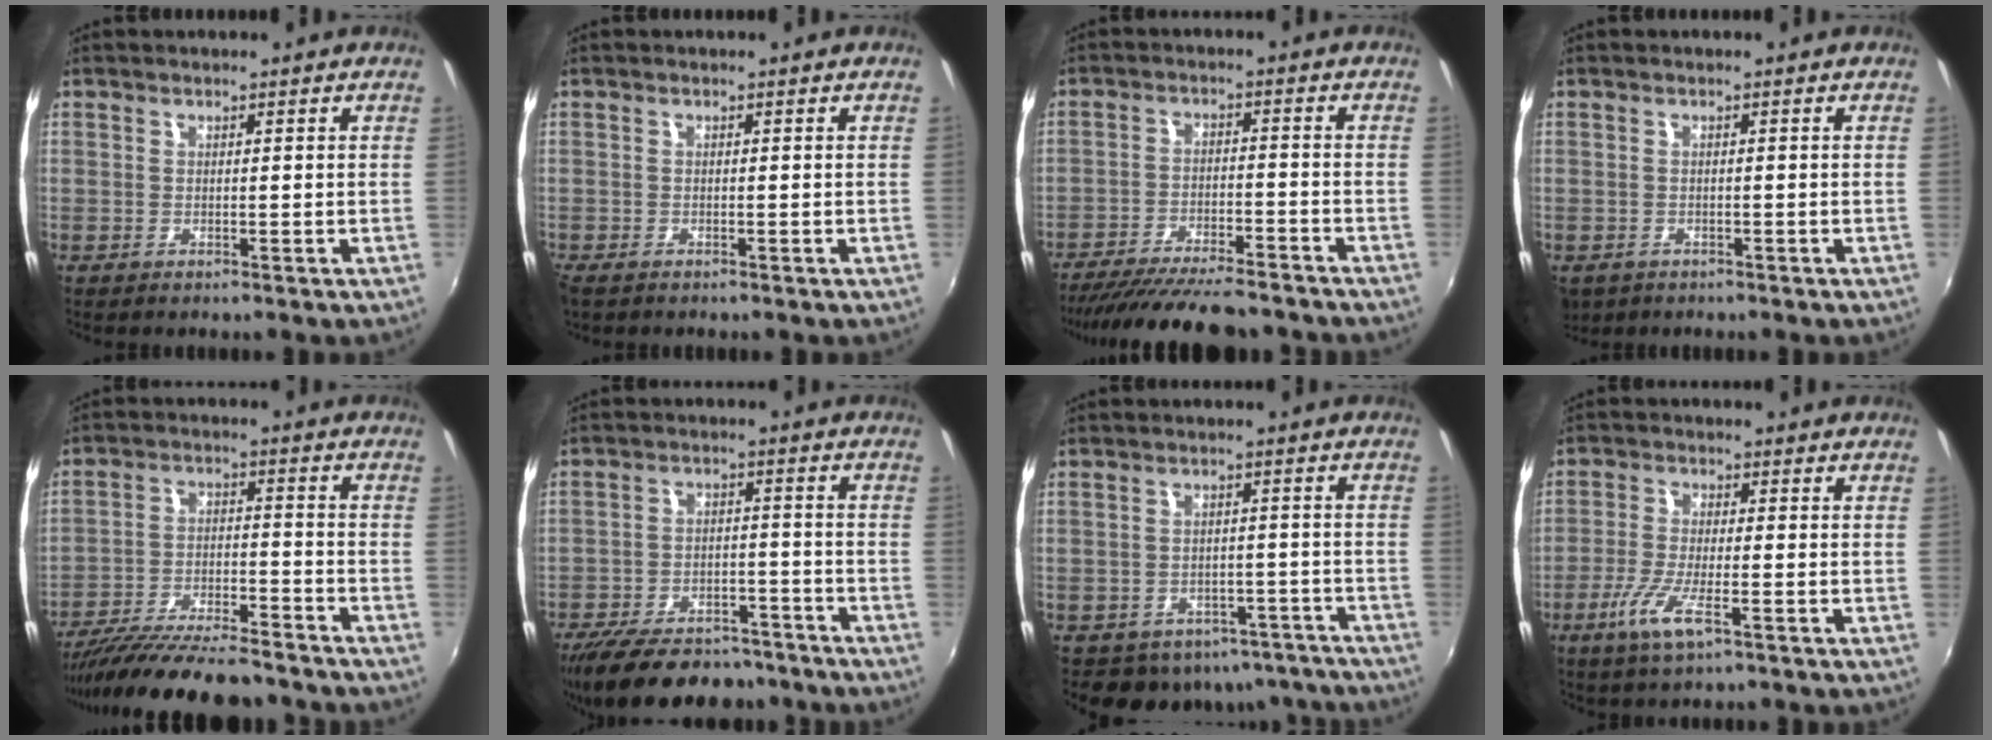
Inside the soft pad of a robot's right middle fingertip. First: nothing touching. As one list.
[{"total": 1.1, "force": [-0.9, 0.5, 0.4], "torque": [-0.013, -0.005, -0.016]}, {"total": 19.0, "force": [-16.6, 3.9, 8.3], "torque": [-0.166, -0.024, -0.243]}, {"total": 4.5, "force": [-2.2, 3.3, 2.0], "torque": [-0.046, -0.014, -0.028]}, {"total": 19.0, "force": [-16.5, 3.4, 8.7], "torque": [-0.174, -0.036, -0.263]}, {"total": 19.3, "force": [-15.6, 7.7, 8.3], "torque": [-0.181, -0.003, -0.225]}, {"total": 13.0, "force": [-9.7, 7.8, 3.6], "torque": [-0.074, 0.016, -0.098]}, {"total": 7.2, "force": [-3.7, 1.3, 6.0], "torque": [-0.134, -0.015, -0.072]}]